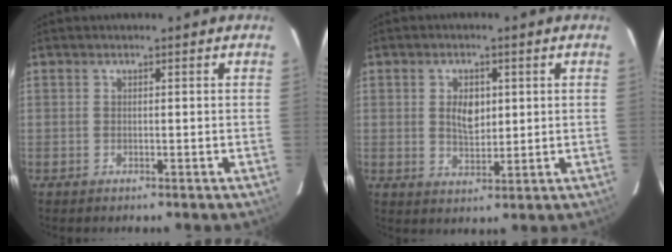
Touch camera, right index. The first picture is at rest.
{"total": 5.0, "force": [1.0, 3.1, 3.8], "torque": [-0.065, 0.002, 0.020]}